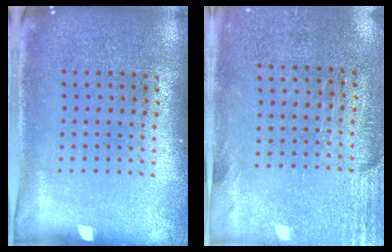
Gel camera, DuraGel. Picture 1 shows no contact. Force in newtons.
{"total": 2.8, "press": 2.4, "slide": 1.5}